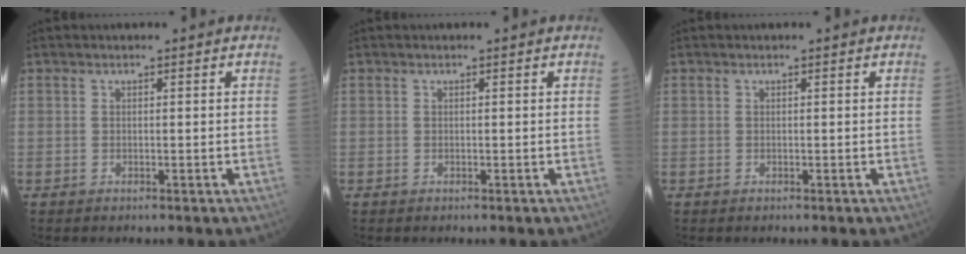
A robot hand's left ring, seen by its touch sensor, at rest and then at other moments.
{"total": 0.0}
{"total": 0.0}